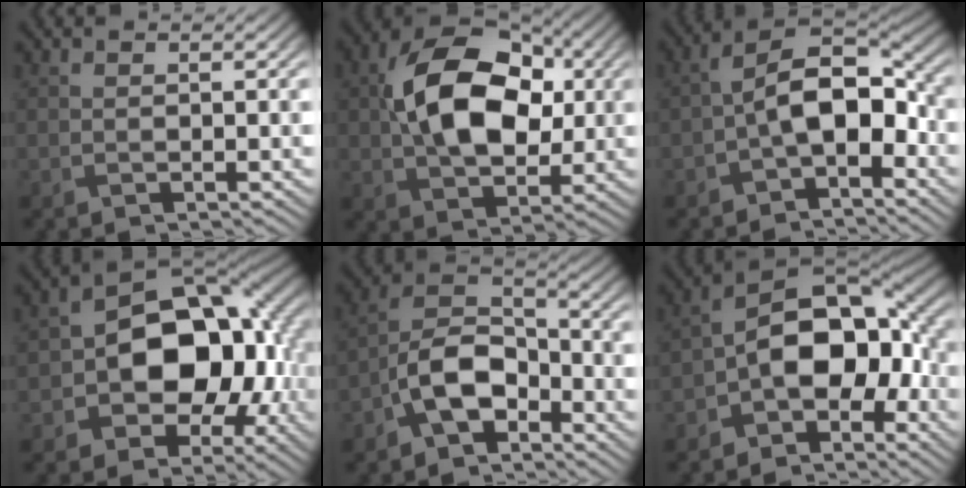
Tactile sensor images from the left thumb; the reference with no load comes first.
{"total": 13.5, "force": [1.5, 8.7, 10.3], "torque": [-0.191, 0.019, 0.018]}
{"total": 7.8, "force": [-1.8, 4.3, 6.3], "torque": [-0.108, 0.013, -0.042]}
{"total": 14.6, "force": [-1.8, 10.3, 10.3], "torque": [-0.157, -0.010, -0.038]}
{"total": 8.6, "force": [-4.2, 5.1, 5.5], "torque": [-0.105, 0.012, -0.099]}
{"total": 11.5, "force": [-3.0, 7.1, 8.6], "torque": [-0.133, 0.009, -0.075]}